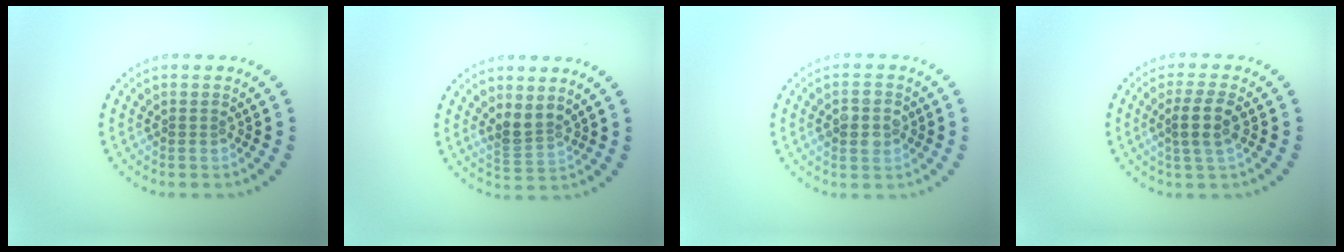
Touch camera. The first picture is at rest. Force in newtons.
{"total": 2.4, "press": 1.9, "slide": 1.4}
{"total": 2.6, "press": 2.6, "slide": 0.2}
{"total": 2.6, "press": 2.4, "slide": 1.1}